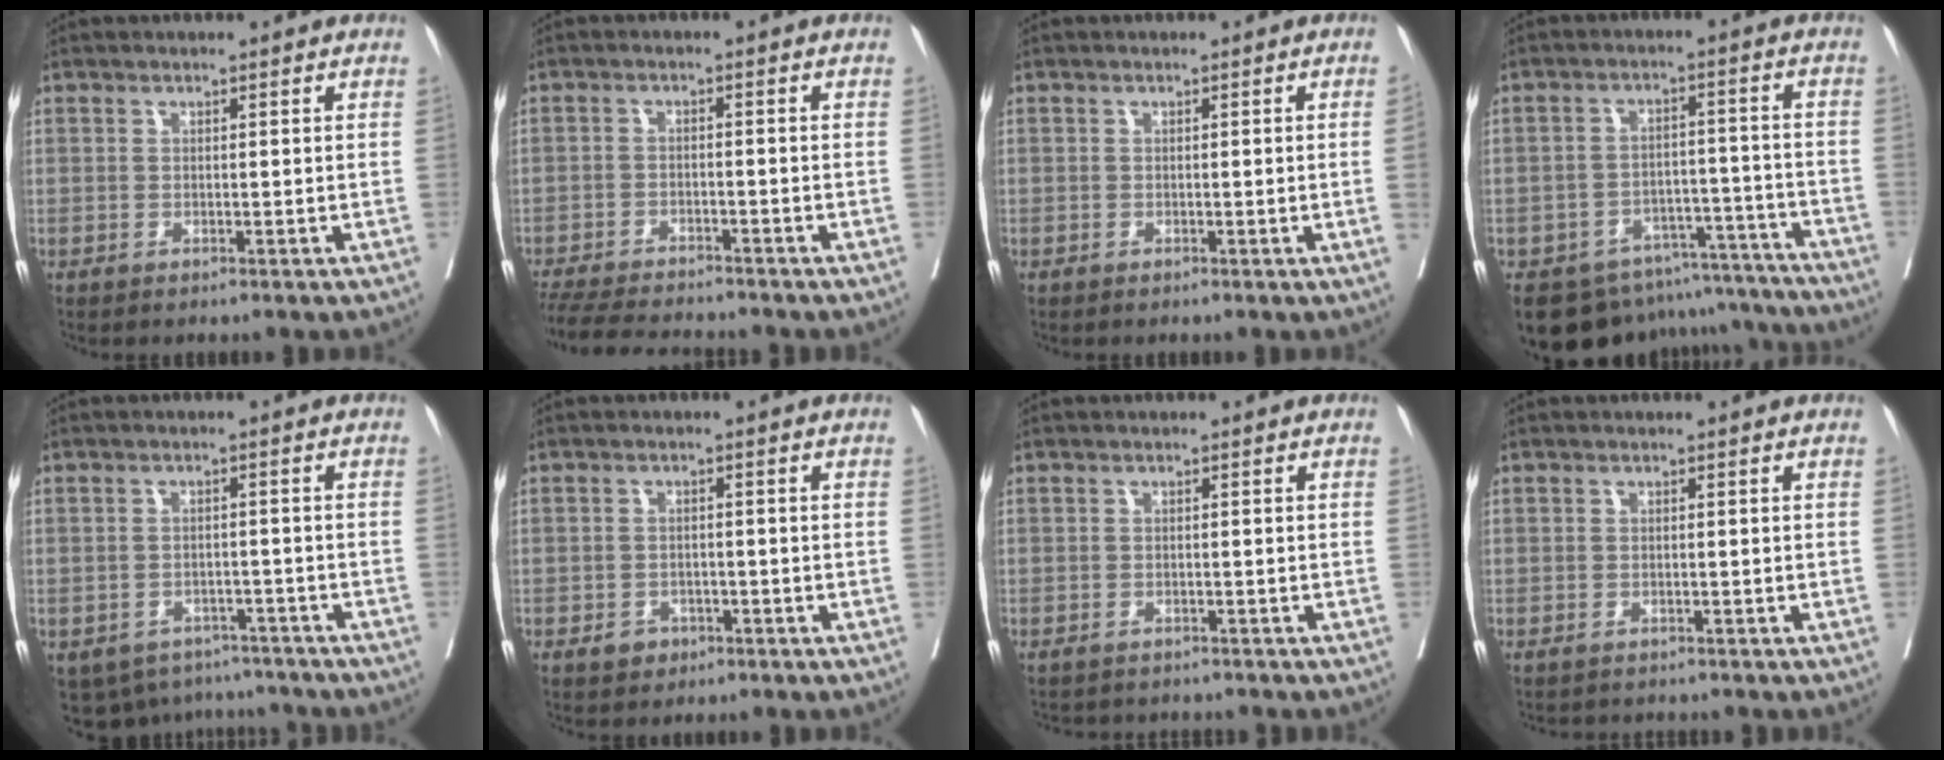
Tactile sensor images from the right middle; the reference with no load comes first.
{"total": 10.7, "force": [-9.9, 1.0, 3.8], "torque": [-0.060, -0.014, -0.157]}
{"total": 0.9, "force": [-0.1, -0.2, 0.9], "torque": [-0.013, -0.002, -0.001]}
{"total": 14.7, "force": [-13.1, 6.2, 2.5], "torque": [-0.023, 0.044, -0.165]}
{"total": 9.3, "force": [-7.5, 5.2, 1.3], "torque": [-0.018, 0.012, -0.094]}
{"total": 2.5, "force": [-1.4, 1.9, 0.8], "torque": [-0.009, 0.006, -0.017]}
{"total": 4.4, "force": [-4.3, 1.2, 0.3], "torque": [0.002, -0.004, -0.055]}
{"total": 1.7, "force": [-1.5, 0.8, -0.2], "torque": [-0.003, -0.001, -0.027]}